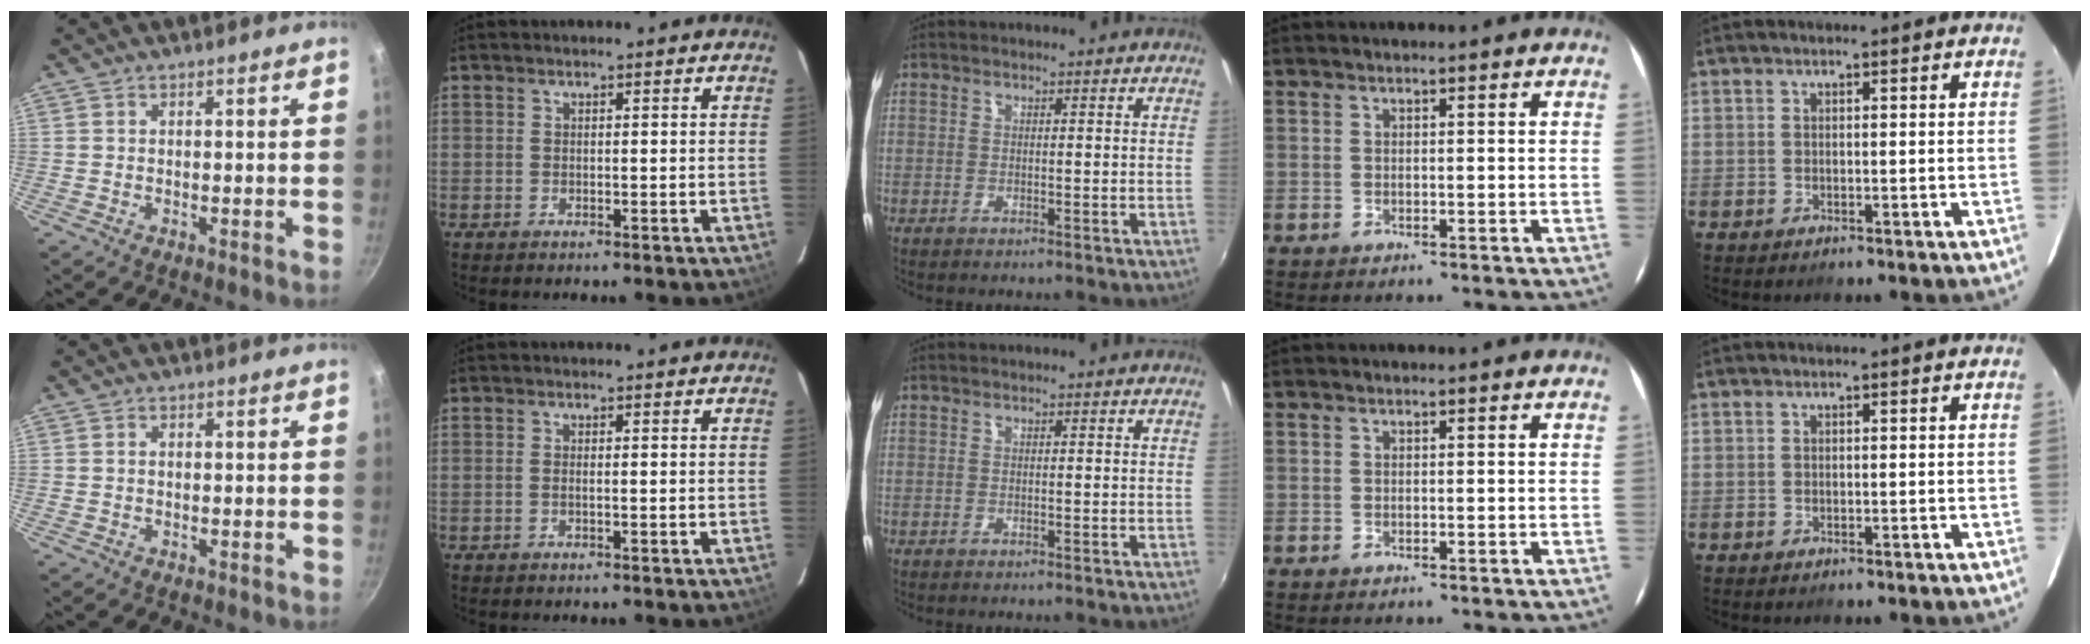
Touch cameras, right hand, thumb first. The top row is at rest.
{"thumb": {"total": 0.9, "force": [0.0, 0.8, 0.5], "torque": [-0.008, 0.004, 0.000]}, "index": {"total": 0.7, "force": [-0.2, -0.1, 0.7], "torque": [-0.014, 0.001, -0.005]}}